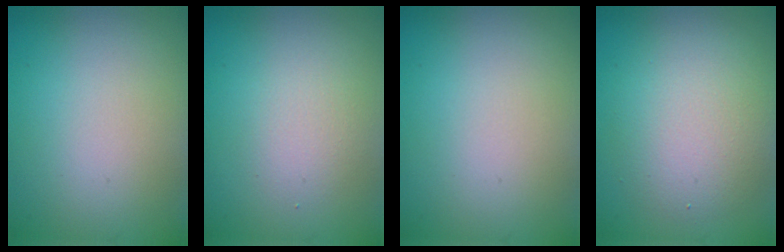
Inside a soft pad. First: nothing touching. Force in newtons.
{"total": 1.9, "press": 1.9, "slide": 0.1}
{"total": 0.0}
{"total": 4.7, "press": 4.7, "slide": 0.3}